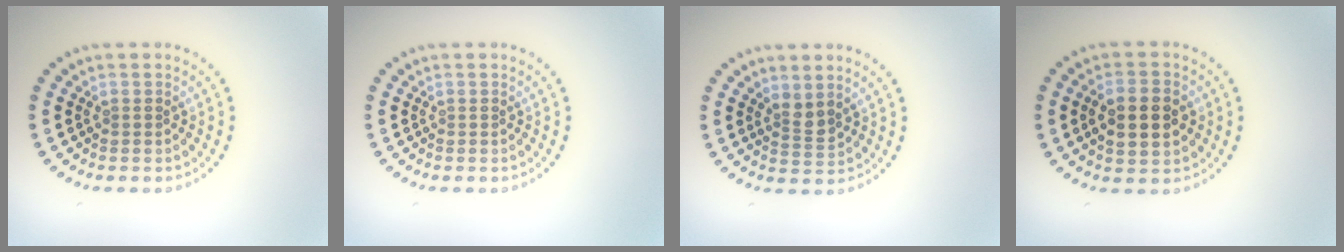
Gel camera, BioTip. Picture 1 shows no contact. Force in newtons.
{"total": 0.0}
{"total": 1.7, "press": 1.4, "slide": 1.1}
{"total": 4.9, "press": 4.9, "slide": 0.4}